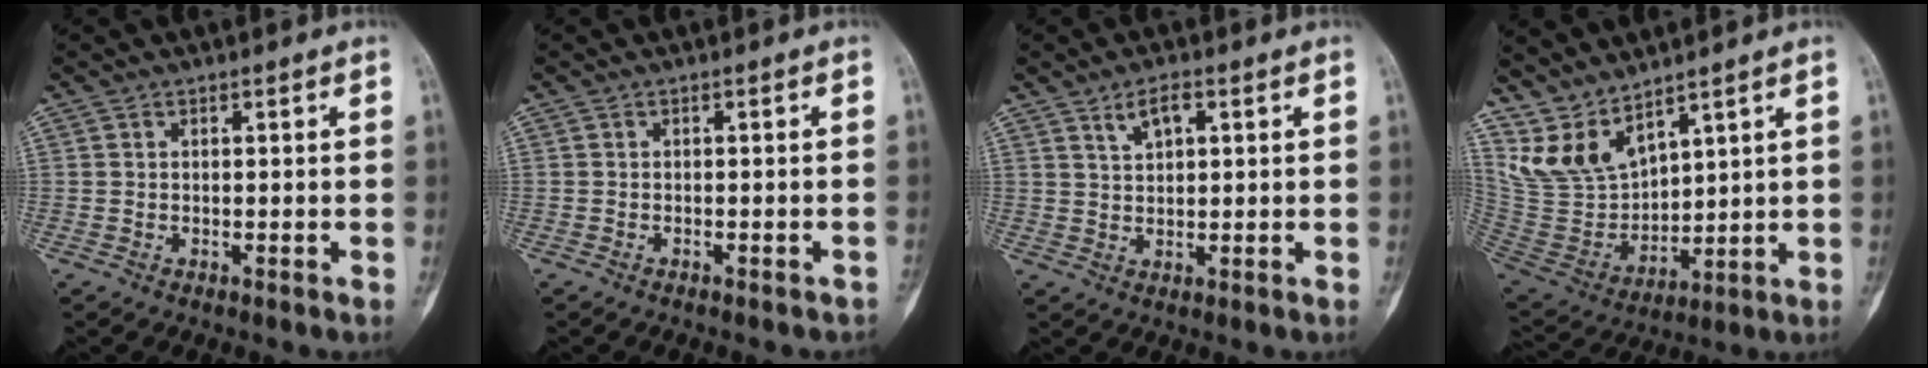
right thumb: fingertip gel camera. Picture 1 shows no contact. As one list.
[{"total": 2.2, "force": [-1.9, 0.7, 0.9], "torque": [-0.023, 0.013, -0.015]}, {"total": 4.0, "force": [2.0, 1.8, 2.9], "torque": [-0.049, -0.003, 0.039]}, {"total": 10.8, "force": [8.9, 3.9, 4.8], "torque": [-0.087, -0.053, 0.207]}]